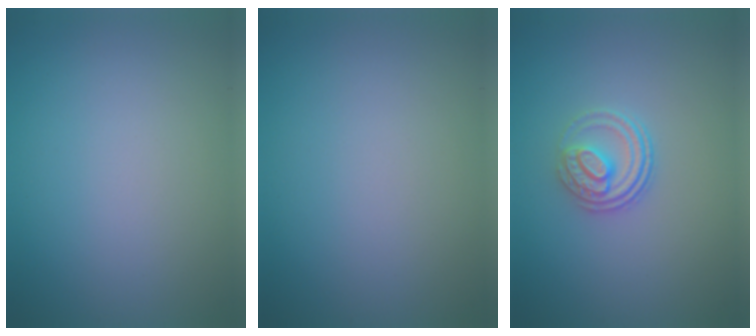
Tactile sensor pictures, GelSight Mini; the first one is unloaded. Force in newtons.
{"total": 0.0}
{"total": 2.9, "press": 2.4, "slide": 1.6}